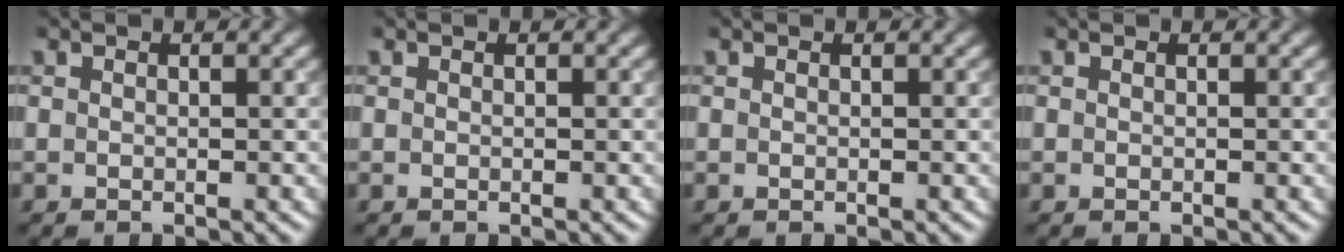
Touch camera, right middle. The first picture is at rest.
{"total": 0.0}
{"total": 0.0}
{"total": 0.0}